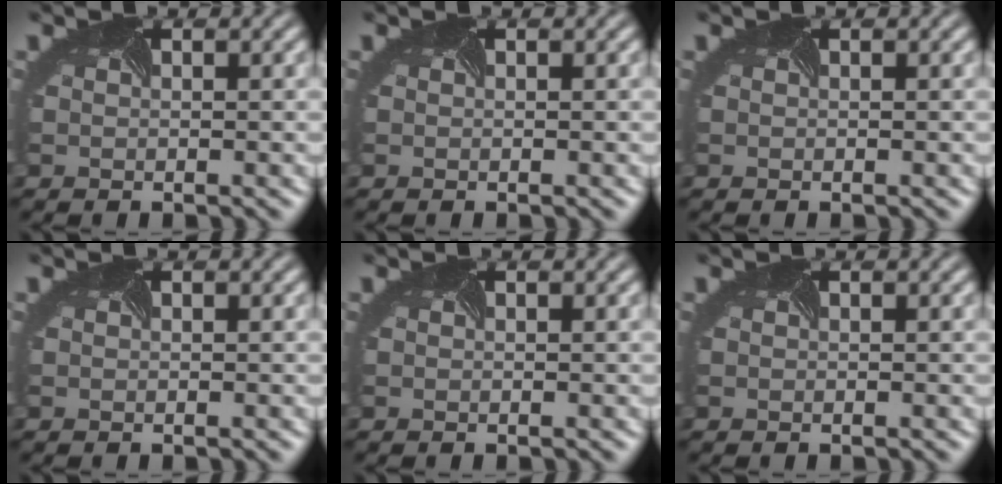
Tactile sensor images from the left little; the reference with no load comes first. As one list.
[{"total": 0.0}, {"total": 0.0}, {"total": 0.0}, {"total": 0.0}, {"total": 0.0}]